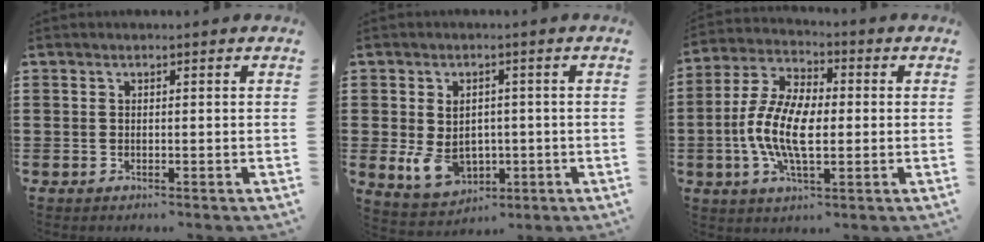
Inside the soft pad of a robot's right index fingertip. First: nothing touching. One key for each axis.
{"total": 6.0, "fx": -0.7, "fy": 4.5, "fz": 4.0, "tx": -0.091, "ty": 0.001, "tz": -0.016}
{"total": 9.9, "fx": -1.7, "fy": 4.4, "fz": 8.7, "tx": -0.200, "ty": -0.006, "tz": -0.037}